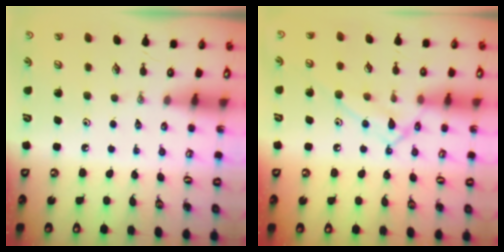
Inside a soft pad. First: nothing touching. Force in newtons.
{"total": 11.8, "press": 11.8, "slide": 0.7}